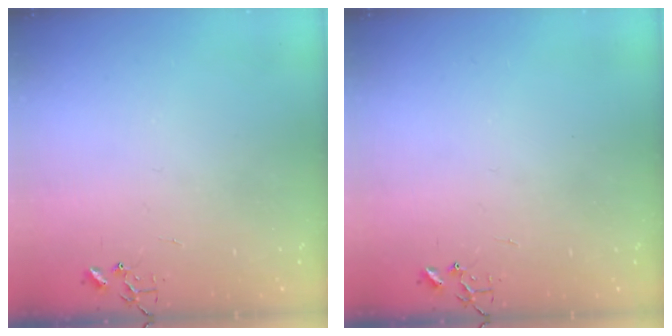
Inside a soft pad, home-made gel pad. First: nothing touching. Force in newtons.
{"total": 0.0}